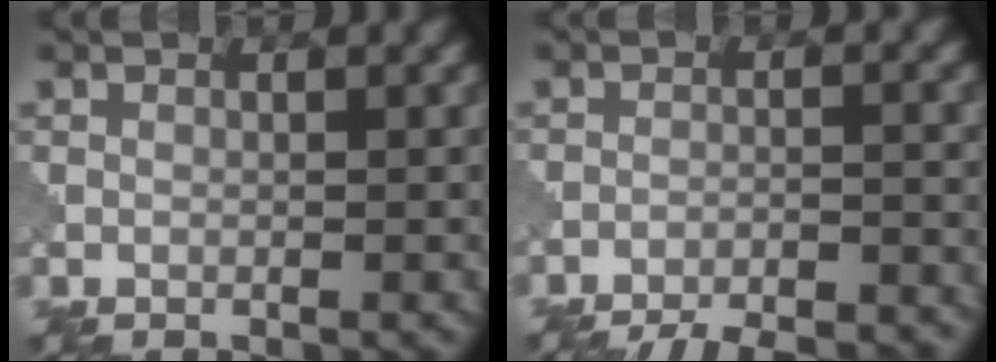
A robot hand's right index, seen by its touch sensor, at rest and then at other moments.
{"total": 10.0, "force": [-9.5, 1.9, 2.5], "torque": [-0.025, 0.001, -0.127]}